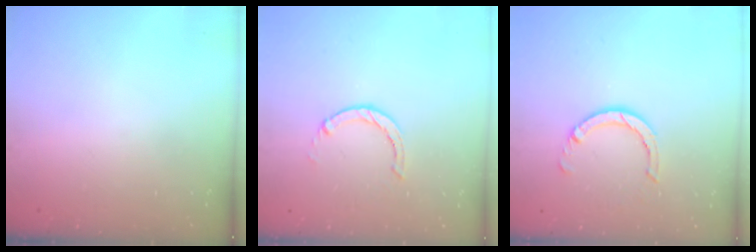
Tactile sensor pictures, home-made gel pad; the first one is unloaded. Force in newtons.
{"total": 0.6, "press": 0.6, "slide": 0.2}
{"total": 5.2, "press": 5.2, "slide": 0.4}